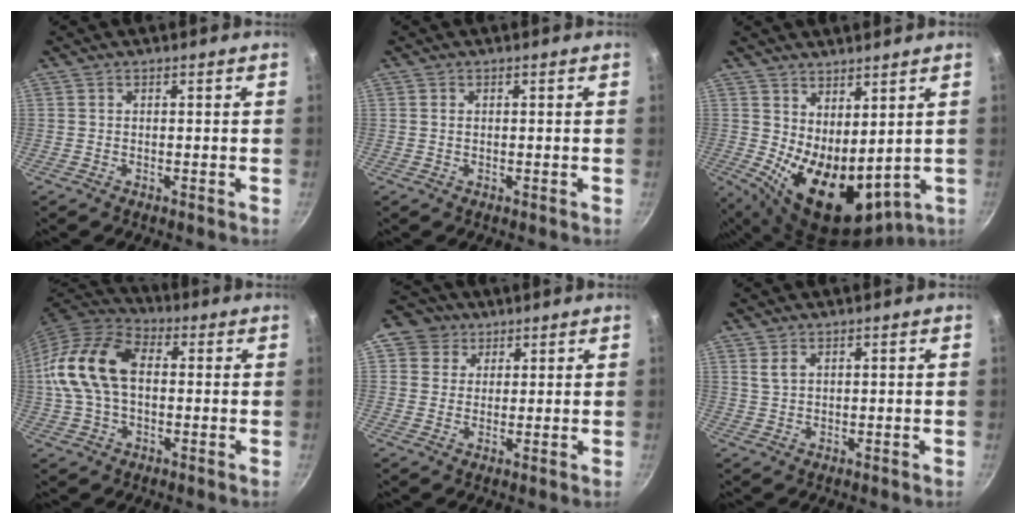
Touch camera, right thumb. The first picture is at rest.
{"total": 0.7, "force": [0.2, 0.5, 0.5], "torque": [-0.008, 0.002, 0.004]}
{"total": 13.4, "force": [2.1, 7.4, 11.1], "torque": [-0.140, -0.035, 0.061]}
{"total": 16.6, "force": [1.2, 10.6, 12.7], "torque": [-0.234, 0.033, 0.006]}
{"total": 6.3, "force": [3.1, 5.3, 1.3], "torque": [0.012, 0.005, 0.041]}
{"total": 2.2, "force": [1.1, 1.3, 1.4], "torque": [-0.025, -0.003, 0.024]}